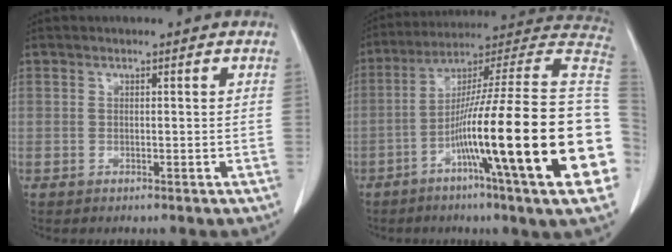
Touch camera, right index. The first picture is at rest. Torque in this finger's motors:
{"motor_torque": [2.14, 0.00, 1.06, 0.21]}